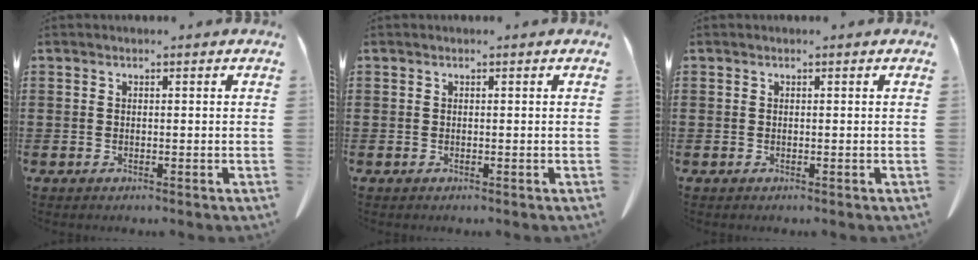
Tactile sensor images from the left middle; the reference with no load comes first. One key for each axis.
{"total": 0.0}
{"total": 0.0}